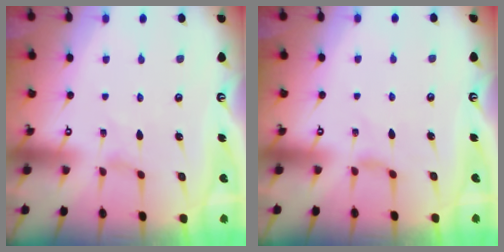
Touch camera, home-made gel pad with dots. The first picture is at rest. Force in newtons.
{"total": 0.8, "press": 0.8, "slide": 0.3}